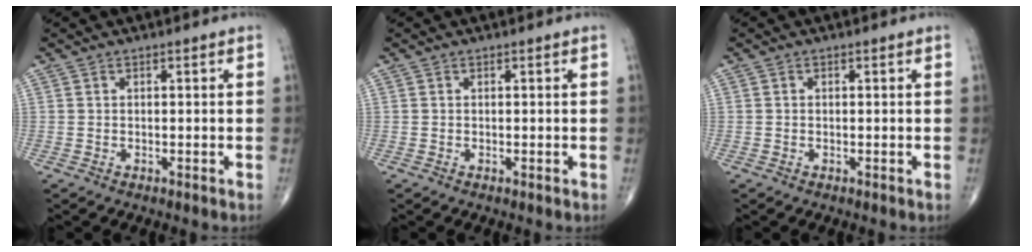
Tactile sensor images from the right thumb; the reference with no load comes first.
{"total": 0.0}
{"total": 0.0}